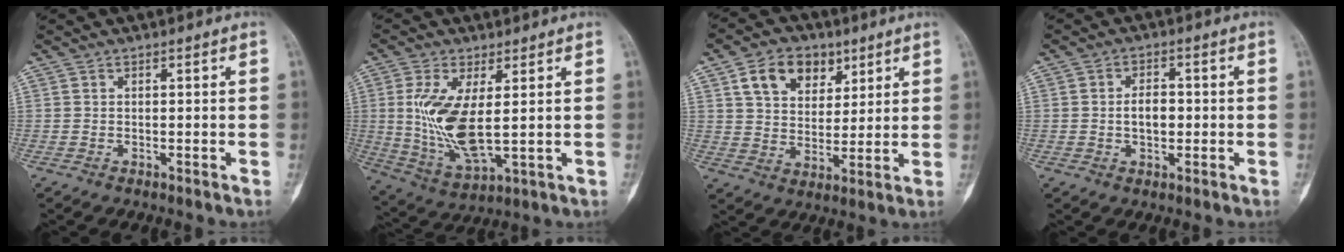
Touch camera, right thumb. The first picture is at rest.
{"total": 12.7, "force": [1.5, 5.0, 11.6], "torque": [-0.241, -0.021, 0.043]}
{"total": 11.5, "force": [5.6, 8.0, 6.1], "torque": [-0.069, -0.018, 0.099]}
{"total": 4.7, "force": [-0.2, 2.9, 3.7], "torque": [-0.053, 0.008, -0.004]}